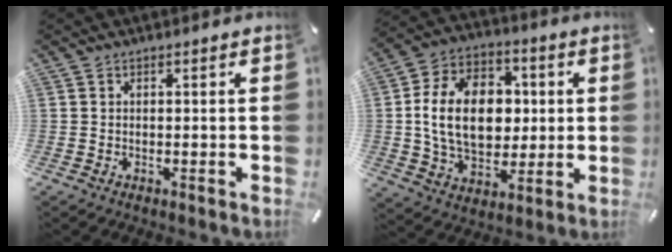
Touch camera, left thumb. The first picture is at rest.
{"total": 18.0, "force": [0.5, 13.1, 12.3], "torque": [-0.245, 0.019, 0.011]}